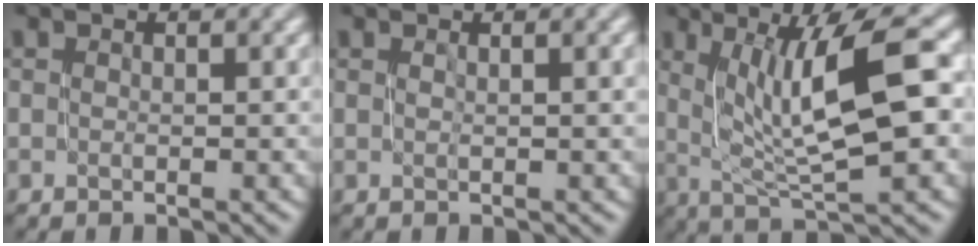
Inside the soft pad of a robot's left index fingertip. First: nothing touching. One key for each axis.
{"total": 2.0, "fx": 0.4, "fy": 0.7, "fz": 1.9, "tx": -0.016, "ty": 0.004, "tz": 0.003}
{"total": 9.0, "fx": 1.7, "fy": 2.4, "fz": 8.5, "tx": -0.133, "ty": 0.005, "tz": 0.036}